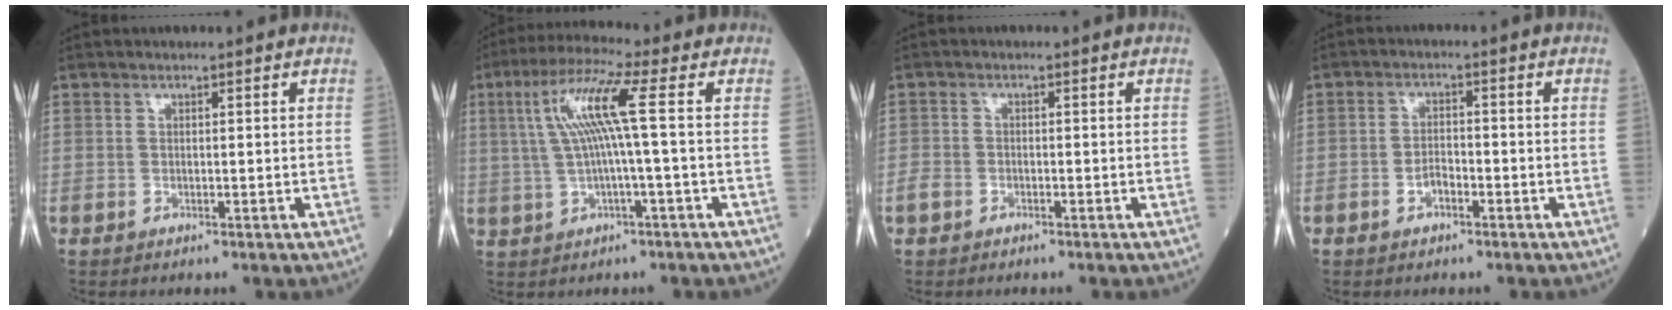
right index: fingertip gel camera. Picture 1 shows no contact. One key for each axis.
{"total": 9.0, "fx": 1.4, "fy": -0.7, "fz": 8.8, "tx": -0.180, "ty": 0.020, "tz": 0.030}
{"total": 2.0, "fx": -1.3, "fy": 1.4, "fz": 0.7, "tx": -0.018, "ty": 0.004, "tz": -0.022}
{"total": 2.5, "fx": -1.3, "fy": 1.3, "fz": 1.7, "tx": -0.030, "ty": 0.005, "tz": -0.025}